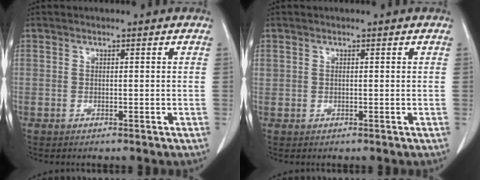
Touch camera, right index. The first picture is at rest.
{"total": 0.6, "force": [0.3, 0.5, 0.2], "torque": [-0.002, 0.009, 0.005]}